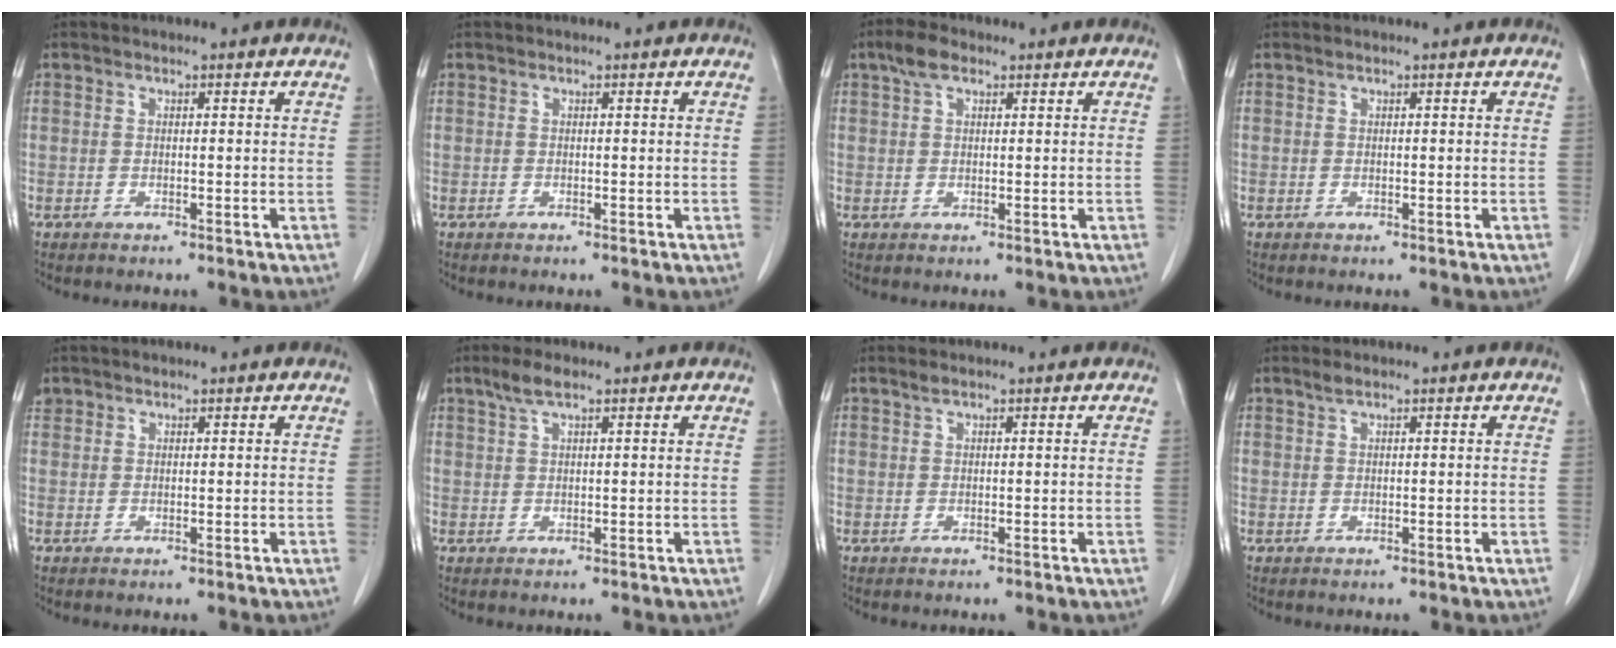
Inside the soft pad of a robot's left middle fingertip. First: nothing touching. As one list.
[{"total": 0.0}, {"total": 3.3, "force": [1.9, 1.5, 2.2], "torque": [-0.047, 0.016, 0.037]}, {"total": 0.0}, {"total": 1.4, "force": [1.0, 0.9, 0.1], "torque": [-0.003, 0.012, 0.019]}, {"total": 2.9, "force": [2.0, 0.5, 2.0], "torque": [-0.047, 0.009, 0.042]}, {"total": 0.6, "force": [0.5, 0.0, 0.3], "torque": [-0.011, 0.005, 0.012]}, {"total": 0.9, "force": [0.8, 0.1, 0.5], "torque": [-0.013, 0.005, 0.018]}]